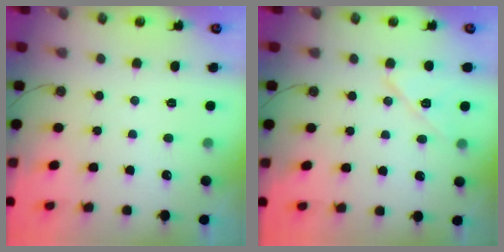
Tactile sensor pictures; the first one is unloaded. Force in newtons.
{"total": 9.8, "press": 8.7, "slide": 4.7}